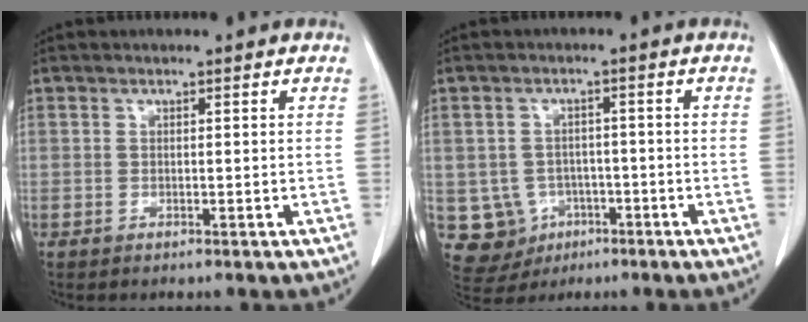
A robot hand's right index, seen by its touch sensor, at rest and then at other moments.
{"total": 7.5, "force": [-2.3, 7.0, 1.3], "torque": [-0.036, 0.009, -0.022]}